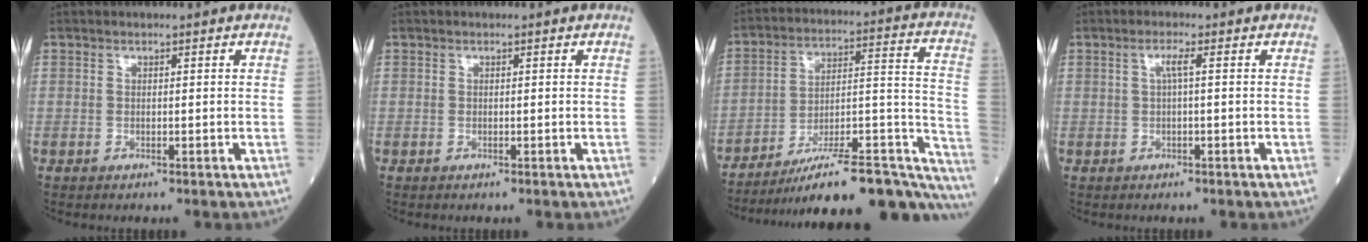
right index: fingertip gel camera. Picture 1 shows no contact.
{"total": 0.0}
{"total": 25.8, "force": [-21.2, 4.5, 14.0], "torque": [-0.117, 0.031, -0.301]}
{"total": 1.7, "force": [0.3, -0.1, 1.6], "torque": [-0.032, 0.004, 0.006]}